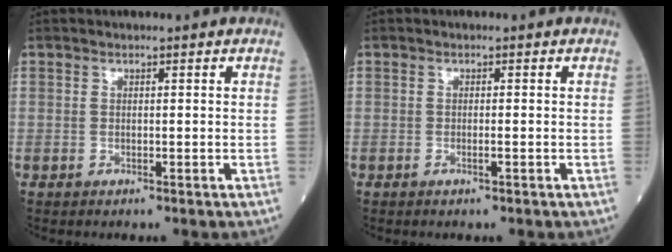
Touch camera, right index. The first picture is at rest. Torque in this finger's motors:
{"motor_torque": [-0.14, -0.03, -0.09, -0.01]}